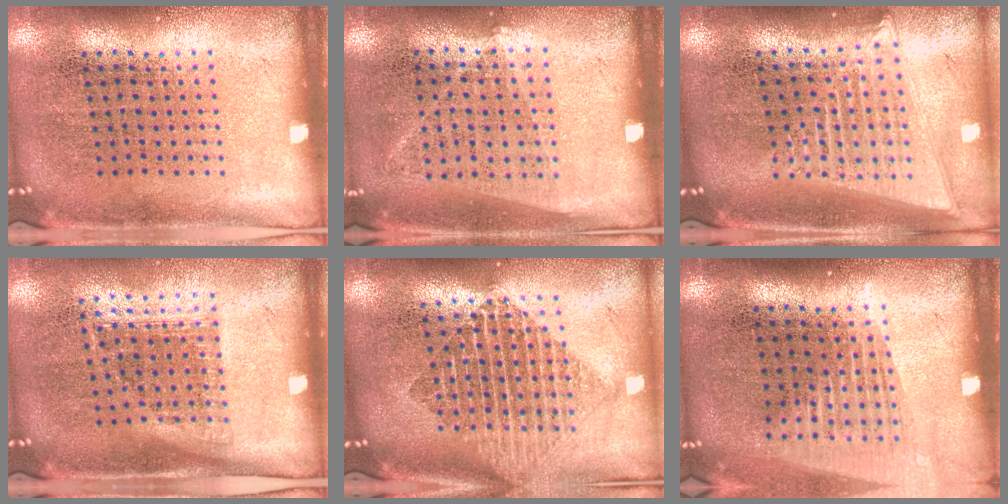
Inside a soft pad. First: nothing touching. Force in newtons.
{"total": 1.0, "press": 0.9, "slide": 0.5}
{"total": 2.1, "press": 1.8, "slide": 1.1}
{"total": 1.1, "press": 0.9, "slide": 0.6}
{"total": 1.9, "press": 1.6, "slide": 1.1}
{"total": 1.4, "press": 1.2, "slide": 0.8}